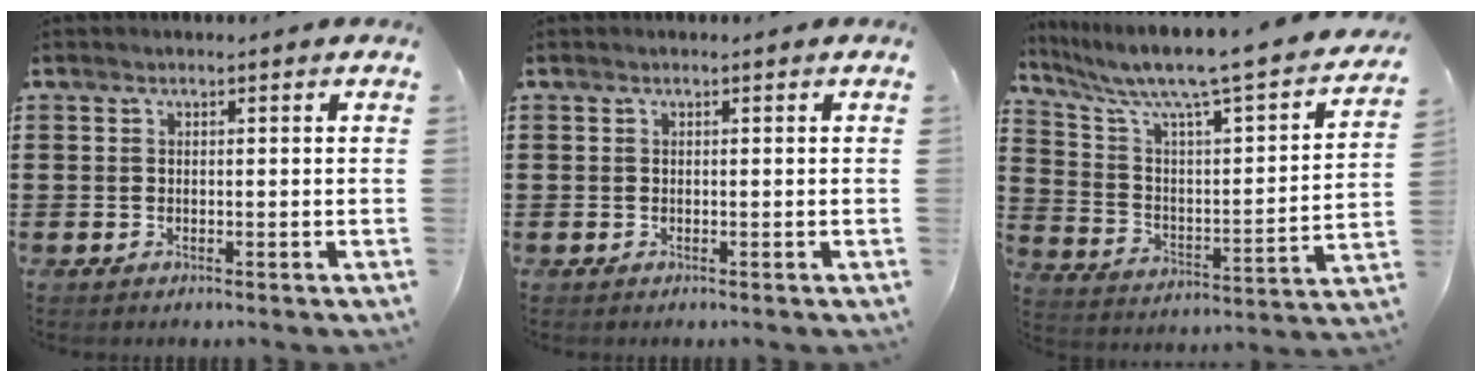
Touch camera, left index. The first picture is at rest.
{"total": 0.0}
{"total": 7.4, "force": [5.9, 0.5, 4.5], "torque": [-0.115, -0.054, 0.088]}